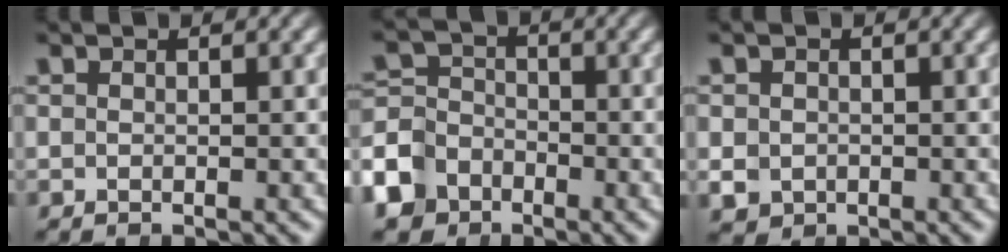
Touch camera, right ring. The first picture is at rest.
{"total": 7.0, "force": [-3.0, 5.9, 2.1], "torque": [-0.047, -0.031, -0.042]}
{"total": 2.7, "force": [-0.7, 2.4, 0.9], "torque": [-0.025, -0.021, 0.003]}